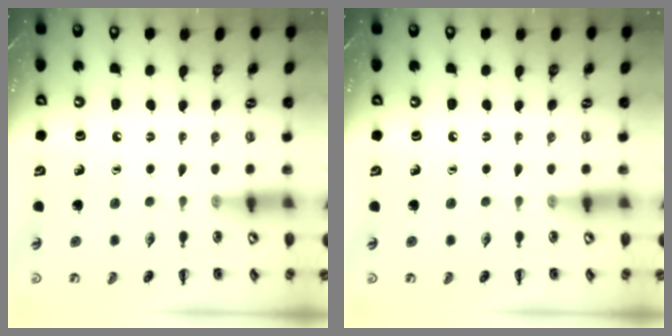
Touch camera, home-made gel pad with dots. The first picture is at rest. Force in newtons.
{"total": 0.0}